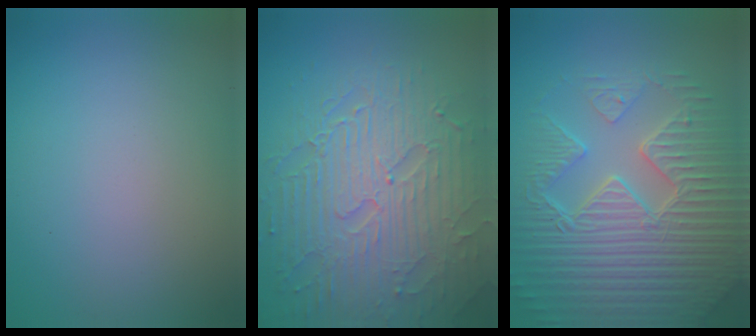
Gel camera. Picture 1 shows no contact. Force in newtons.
{"total": 8.4, "press": 6.0, "slide": 5.9}
{"total": 8.9, "press": 6.4, "slide": 6.1}